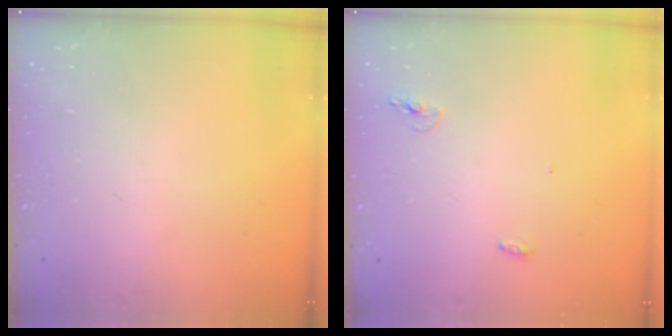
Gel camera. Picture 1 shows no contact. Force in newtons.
{"total": 7.7, "press": 4.3, "slide": 6.3}